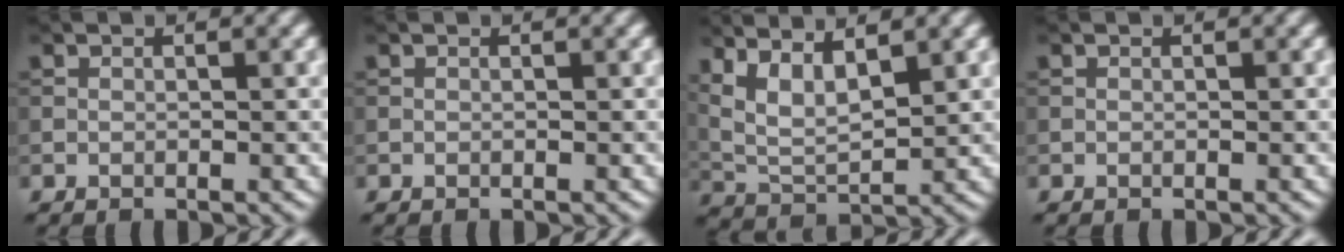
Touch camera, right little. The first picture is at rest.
{"total": 0.0}
{"total": 6.0, "force": [3.0, 2.4, 4.7], "torque": [-0.094, 0.005, 0.058]}
{"total": 0.0}